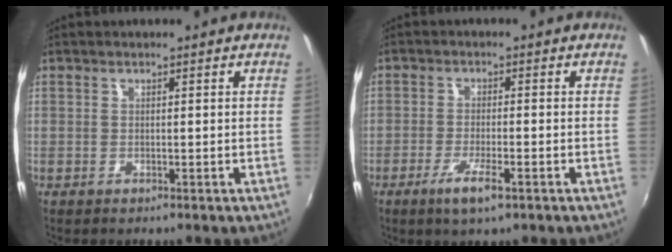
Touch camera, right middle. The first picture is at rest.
{"total": 5.3, "force": [-2.9, 0.9, 4.3], "torque": [-0.093, -0.012, -0.055]}